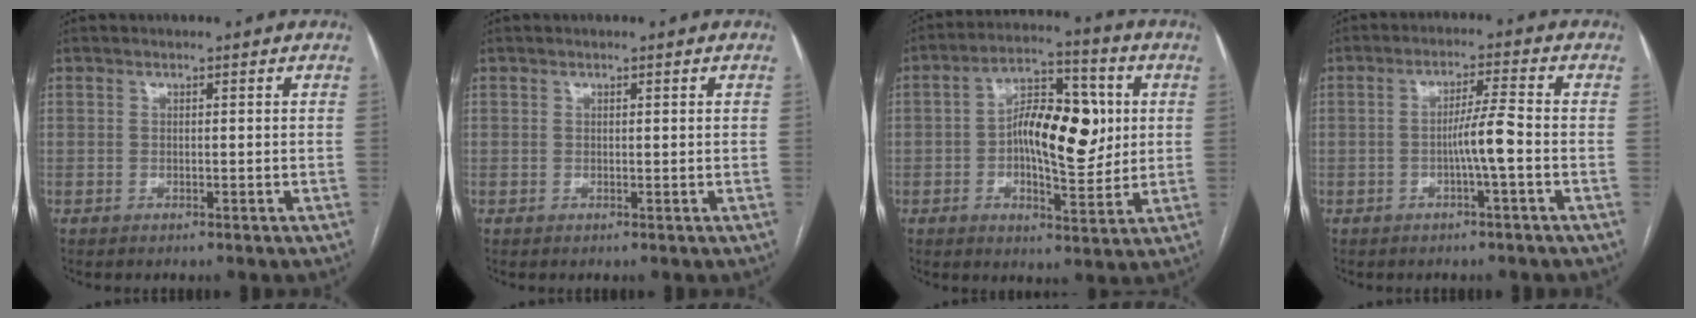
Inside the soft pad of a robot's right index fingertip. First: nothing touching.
{"total": 0.0}
{"total": 13.3, "force": [0.9, 5.3, 12.1], "torque": [-0.196, 0.024, 0.015]}
{"total": 4.7, "force": [-1.3, -0.6, 4.5], "torque": [-0.080, 0.004, -0.025]}